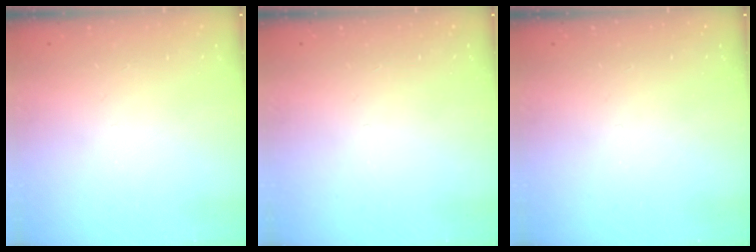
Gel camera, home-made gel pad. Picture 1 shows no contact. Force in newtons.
{"total": 0.0}
{"total": 0.0}